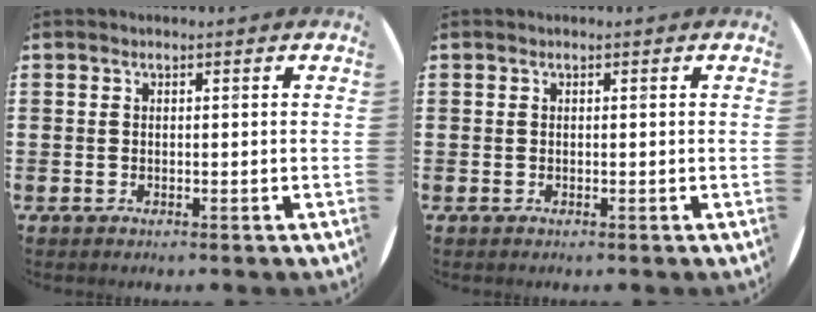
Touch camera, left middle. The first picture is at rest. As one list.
[{"total": 0.0}]